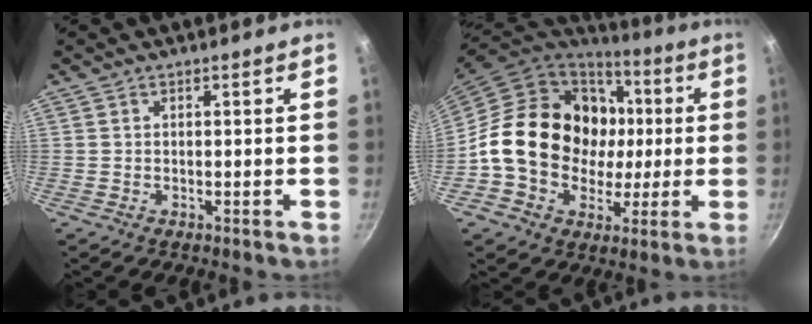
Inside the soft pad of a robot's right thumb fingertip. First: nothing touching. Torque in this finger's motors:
{"motor_torque": [0.54, 0.60, 1.32, -1.17, 0.24]}